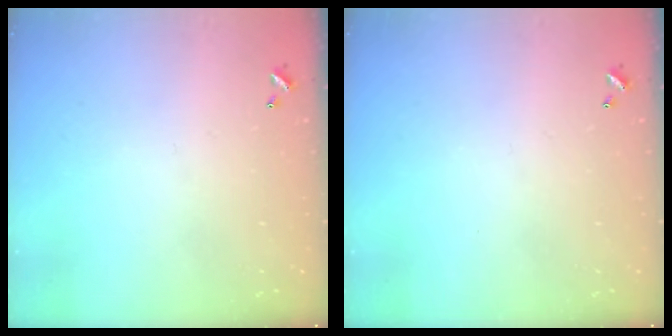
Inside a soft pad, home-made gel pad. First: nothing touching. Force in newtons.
{"total": 0.0}